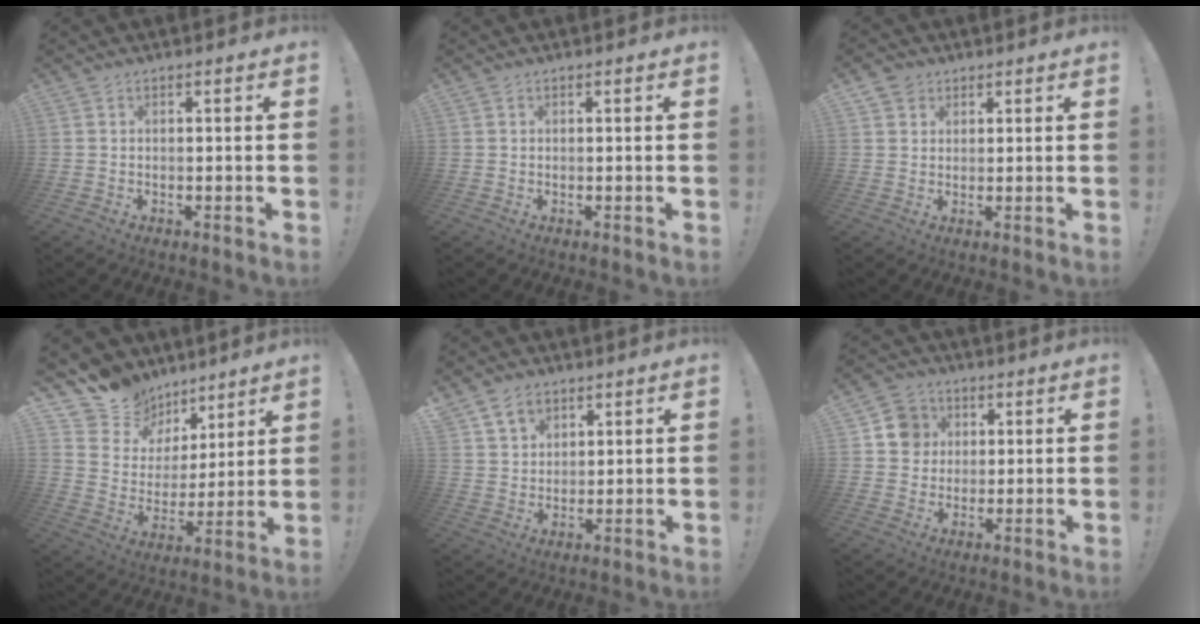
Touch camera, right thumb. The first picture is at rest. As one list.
[{"total": 0.0}, {"total": 3.4, "force": [2.0, 2.6, 0.5], "torque": [-0.002, -0.009, 0.036]}, {"total": 12.0, "force": [8.8, 8.1, 0.9], "torque": [-0.021, -0.070, 0.174]}, {"total": 7.7, "force": [4.9, 5.4, 2.3], "torque": [-0.031, -0.027, 0.096]}, {"total": 9.6, "force": [2.1, 9.0, 2.3], "torque": [-0.022, -0.002, 0.045]}]